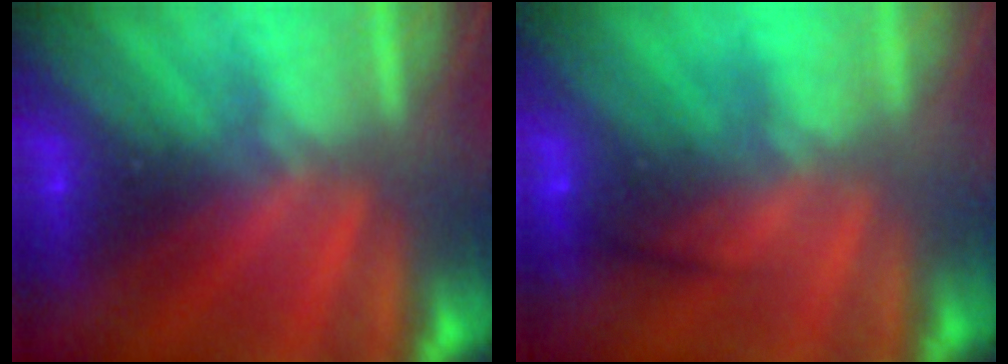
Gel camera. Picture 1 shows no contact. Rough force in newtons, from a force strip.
{"total": 2.4}